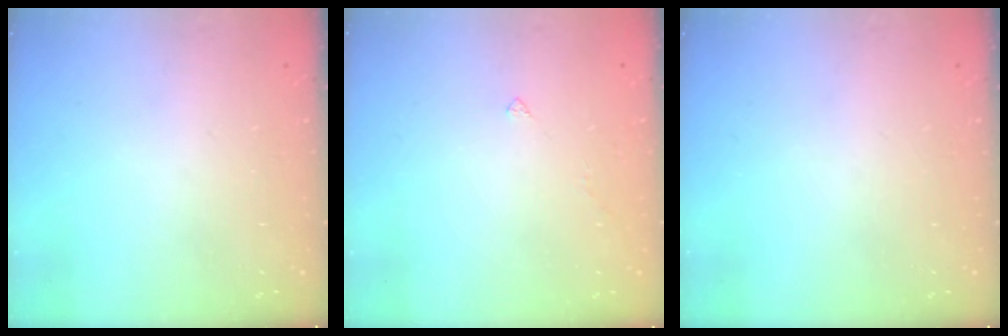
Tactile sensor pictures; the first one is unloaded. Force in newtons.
{"total": 1.9, "press": 1.8, "slide": 0.4}
{"total": 0.0}